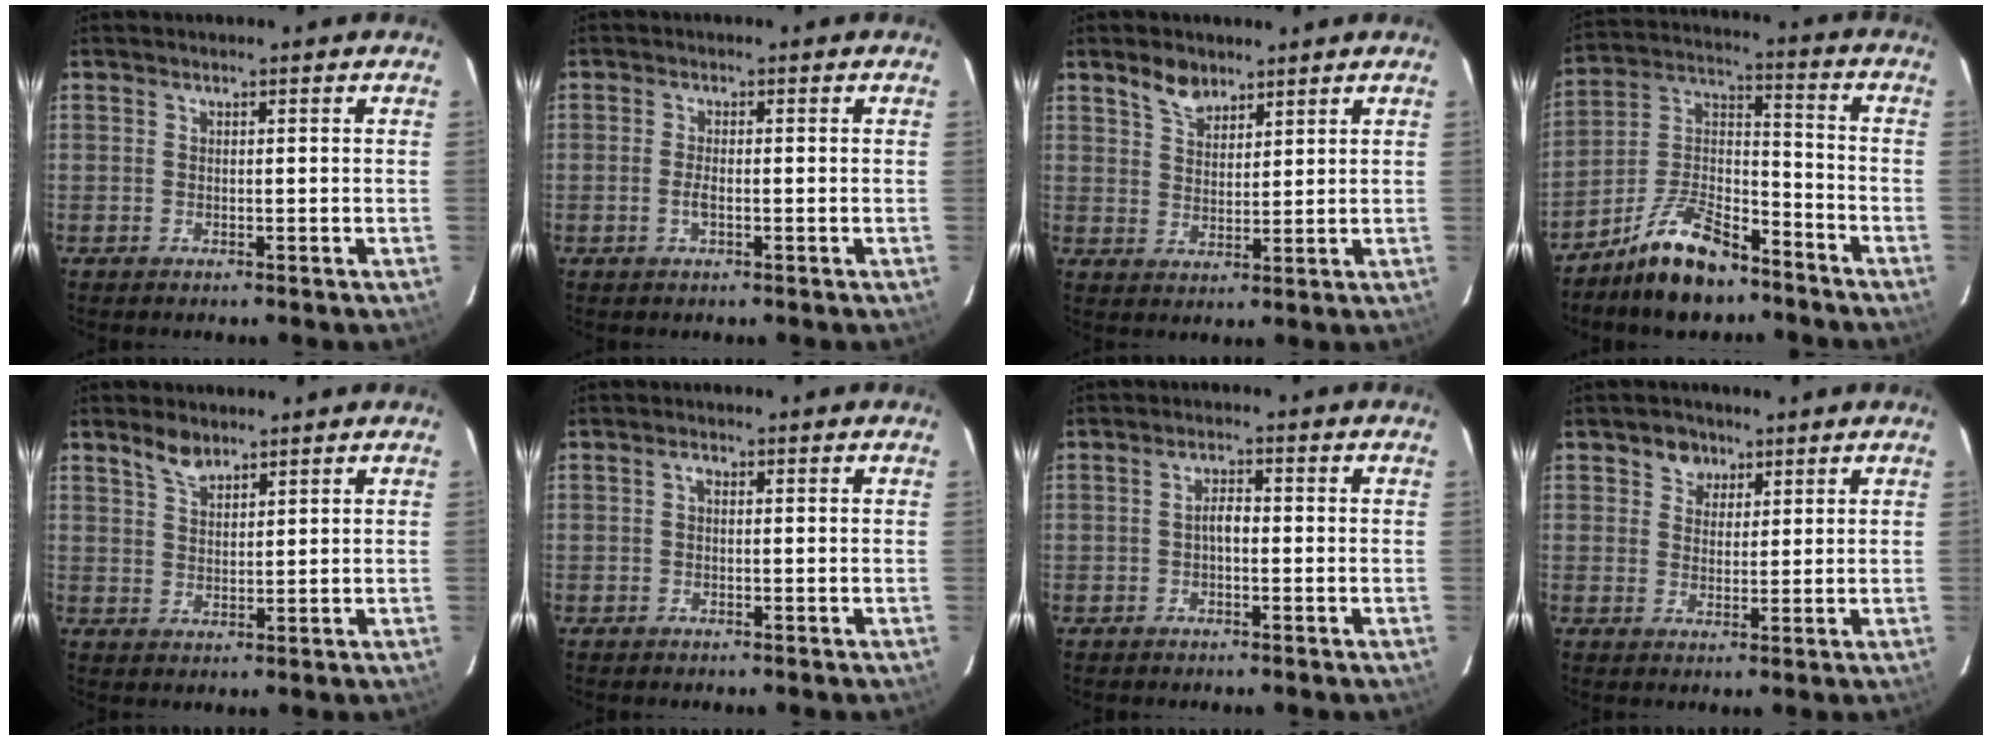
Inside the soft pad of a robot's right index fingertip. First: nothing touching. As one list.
[{"total": 1.9, "force": [-0.7, 0.7, 1.7], "torque": [-0.037, -0.003, -0.012]}, {"total": 5.0, "force": [3.8, 2.7, 2.0], "torque": [-0.029, 0.007, 0.070]}, {"total": 13.9, "force": [-10.0, 5.5, 8.0], "torque": [-0.163, 0.030, -0.180]}, {"total": 4.0, "force": [3.2, 1.6, 1.8], "torque": [-0.032, 0.006, 0.061]}, {"total": 0.9, "force": [0.0, 0.6, 0.7], "torque": [-0.012, 0.006, -0.002]}, {"total": 2.2, "force": [-0.5, 1.0, 1.8], "torque": [-0.035, 0.010, -0.009]}, {"total": 4.0, "force": [2.2, 3.2, 0.8], "torque": [-0.002, 0.009, 0.038]}]